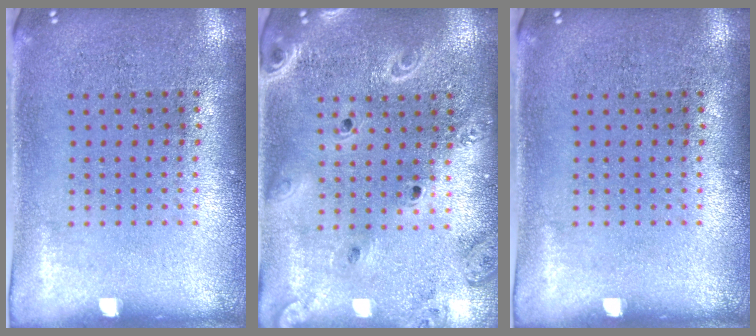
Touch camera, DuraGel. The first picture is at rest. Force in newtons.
{"total": 2.1, "press": 1.9, "slide": 0.9}
{"total": 0.0}